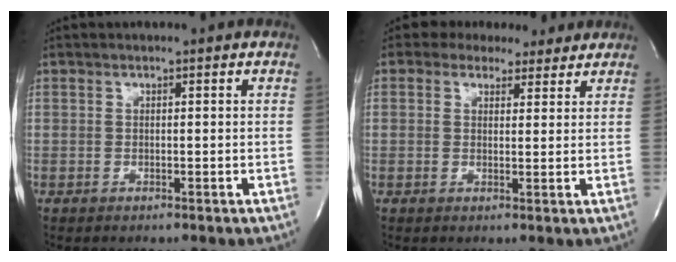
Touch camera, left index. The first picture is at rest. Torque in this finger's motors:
{"motor_torque": [1.47, -0.67, 0.16, -0.01]}